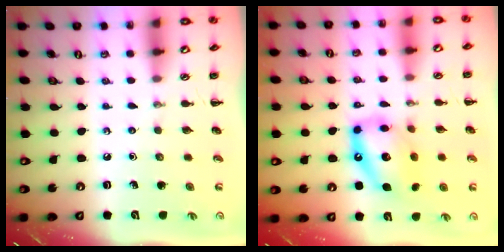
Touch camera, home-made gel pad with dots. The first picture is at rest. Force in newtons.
{"total": 12.5, "press": 12.0, "slide": 3.4}